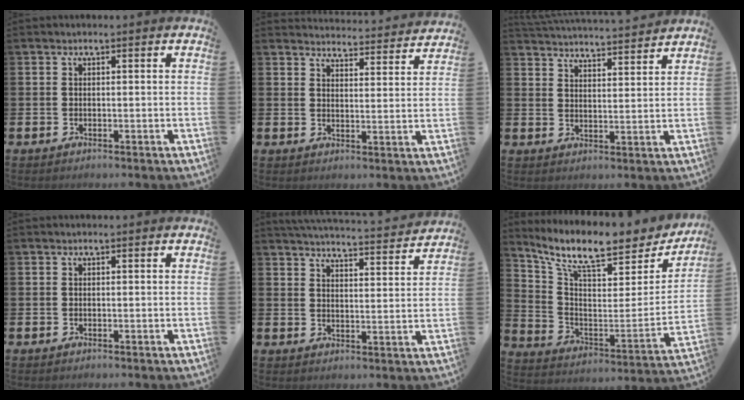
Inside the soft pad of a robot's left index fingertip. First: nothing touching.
{"total": 4.2, "force": [4.1, 0.2, 0.1], "torque": [-0.010, -0.036, 0.071]}
{"total": 4.7, "force": [4.7, -0.1, 0.1], "torque": [-0.013, -0.043, 0.081]}
{"total": 0.0}
{"total": 5.0, "force": [4.9, -0.2, 0.6], "torque": [-0.022, -0.041, 0.084]}
{"total": 11.2, "force": [9.1, 3.0, 5.8], "torque": [-0.130, -0.069, 0.149]}